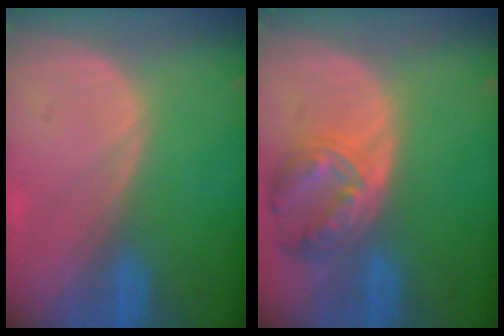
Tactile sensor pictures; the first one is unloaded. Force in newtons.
{"total": 8.1, "press": 7.1, "slide": 3.9}